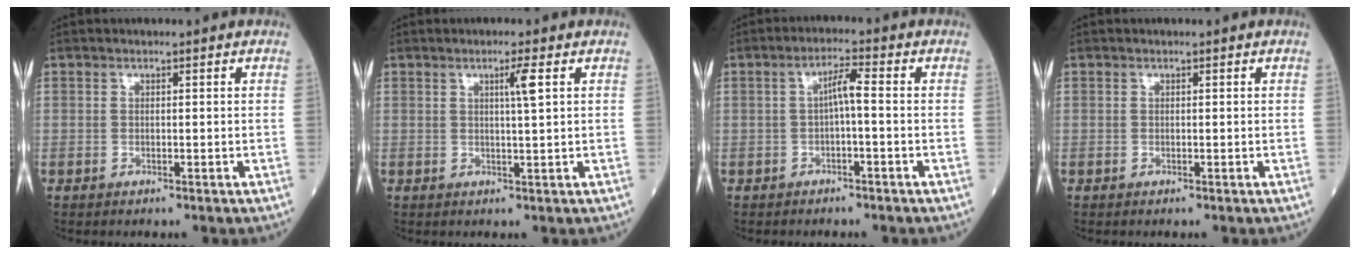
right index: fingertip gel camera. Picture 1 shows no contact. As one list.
[{"total": 2.8, "force": [1.1, -0.5, 2.5], "torque": [-0.044, -0.002, 0.018]}, {"total": 3.3, "force": [-0.2, 0.3, 3.3], "torque": [-0.056, 0.011, -0.003]}, {"total": 0.0}]